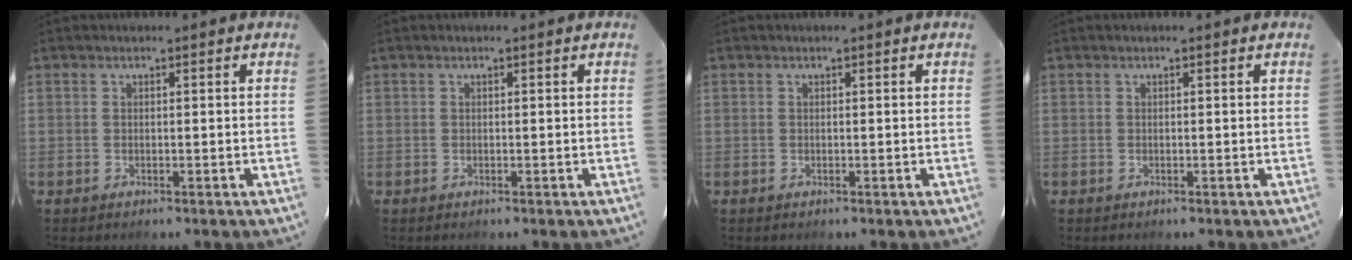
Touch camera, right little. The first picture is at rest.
{"total": 0.0}
{"total": 0.0}
{"total": 0.0}